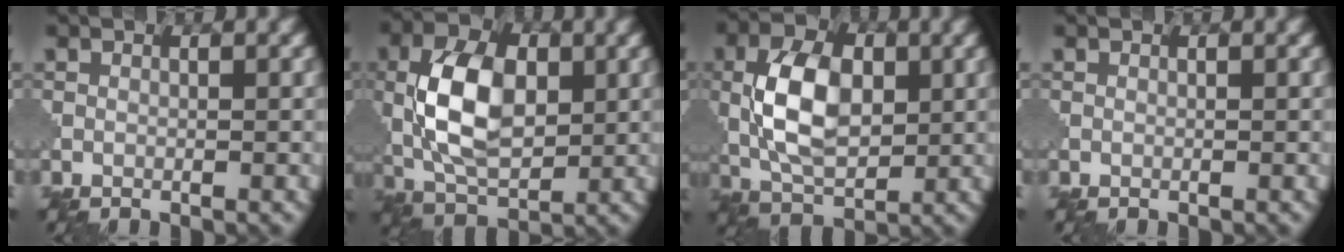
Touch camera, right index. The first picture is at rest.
{"total": 8.4, "force": [0.9, 5.1, 6.6], "torque": [-0.134, 0.003, 0.014]}
{"total": 7.2, "force": [0.8, 4.4, 5.7], "torque": [-0.117, 0.001, 0.014]}
{"total": 0.0}